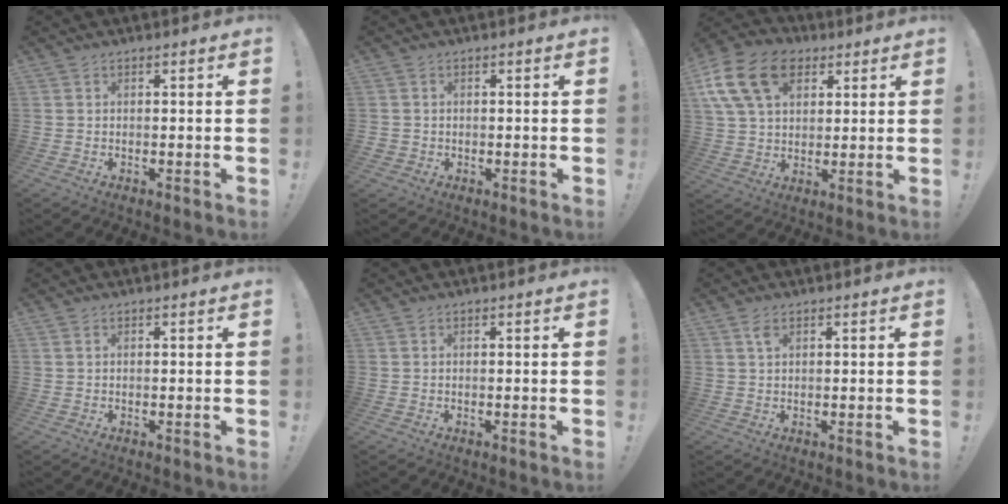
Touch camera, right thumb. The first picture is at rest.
{"total": 1.6, "force": [0.0, 1.5, 0.4], "torque": [0.001, 0.000, -0.001]}
{"total": 17.9, "force": [7.3, 12.4, 10.7], "torque": [-0.194, -0.023, 0.136]}
{"total": 0.0}
{"total": 0.0}
{"total": 2.3, "force": [1.1, 1.1, 1.6], "torque": [-0.035, 0.001, 0.020]}